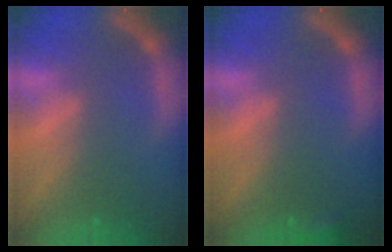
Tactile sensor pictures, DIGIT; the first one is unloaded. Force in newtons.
{"total": 1.9}